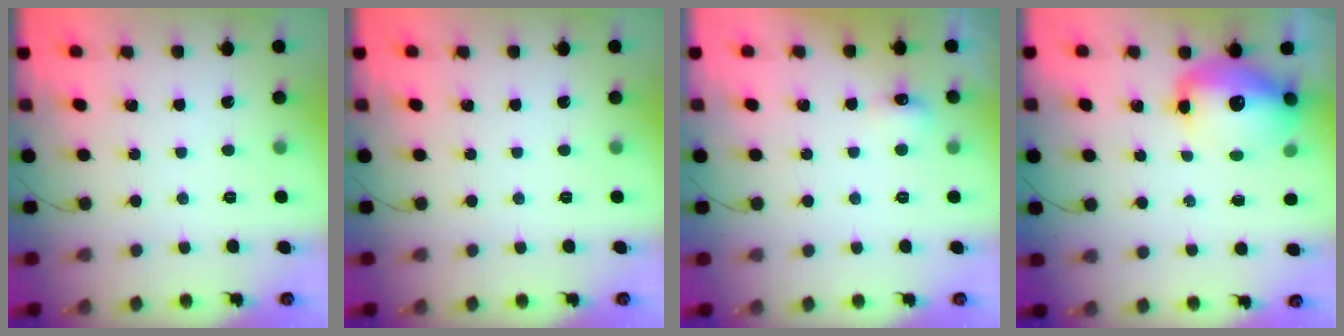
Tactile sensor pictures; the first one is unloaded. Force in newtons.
{"total": 0.0}
{"total": 5.1, "press": 5.0, "slide": 1.3}
{"total": 13.2, "press": 12.8, "slide": 3.2}